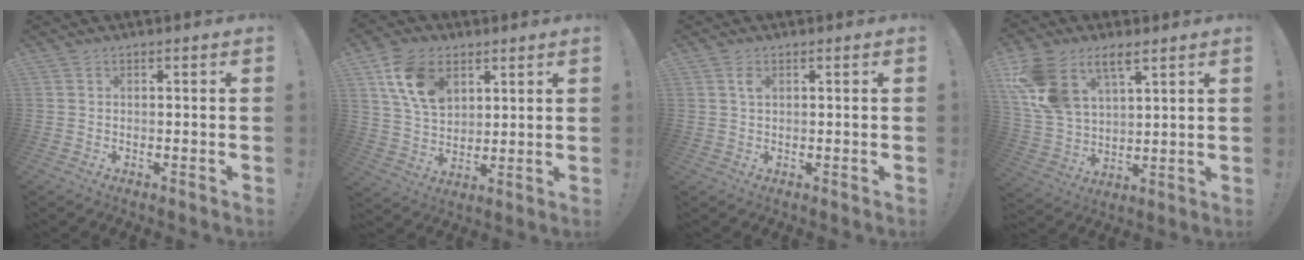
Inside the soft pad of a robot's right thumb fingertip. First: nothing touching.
{"total": 14.0, "force": [6.5, 9.4, 8.1], "torque": [-0.139, -0.016, 0.126]}
{"total": 2.1, "force": [0.8, 1.0, 1.6], "torque": [-0.027, 0.000, 0.013]}
{"total": 13.3, "force": [7.8, 7.9, 7.4], "torque": [-0.168, -0.033, 0.153]}